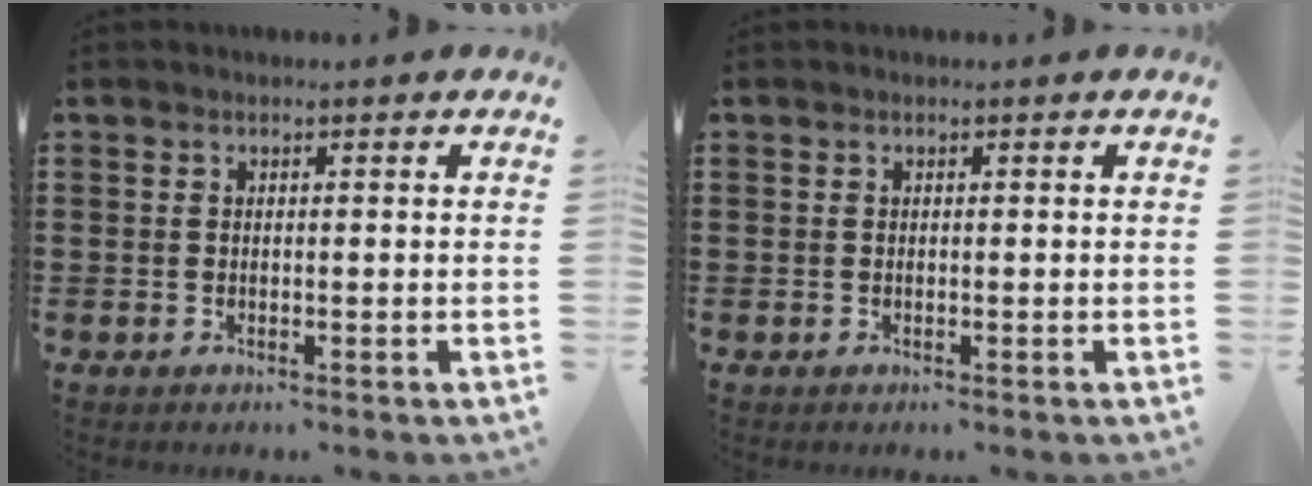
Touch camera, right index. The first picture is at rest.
{"total": 0.0}